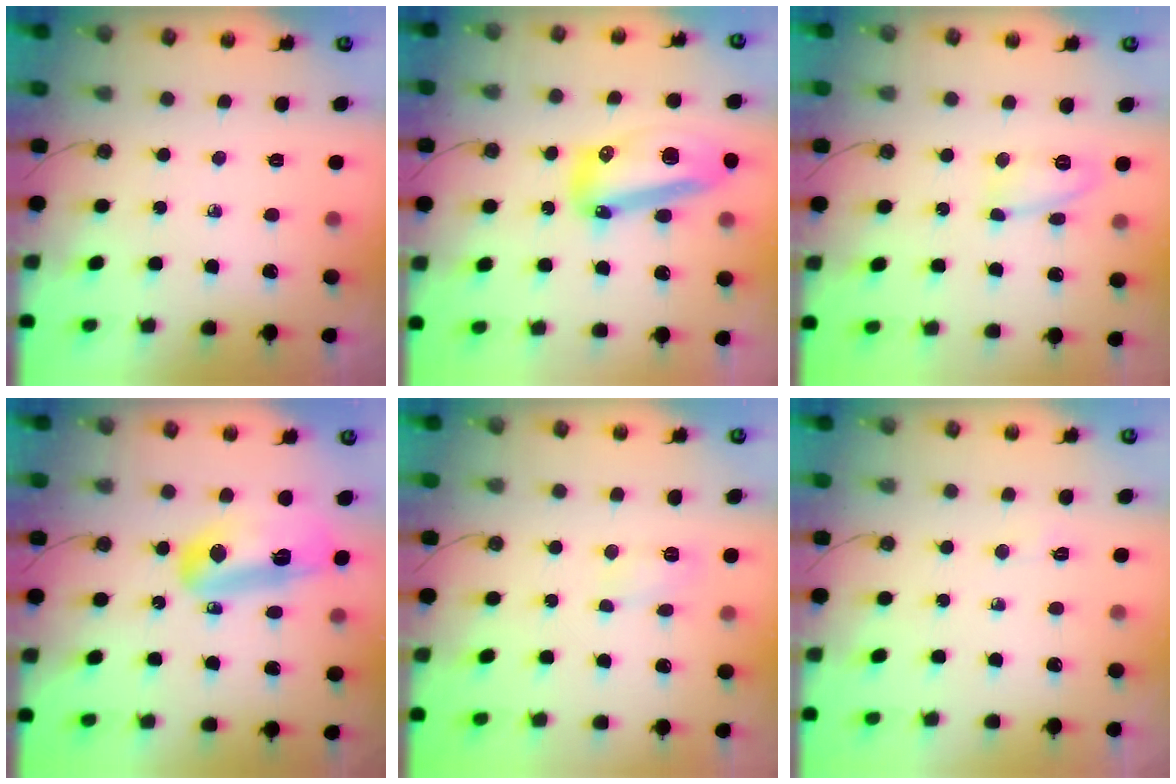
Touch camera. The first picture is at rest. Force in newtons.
{"total": 15.4, "press": 15.2, "slide": 2.1}
{"total": 8.6, "press": 8.6, "slide": 0.5}
{"total": 24.1, "press": 17.4, "slide": 16.6}
{"total": 3.9, "press": 3.9, "slide": 0.3}
{"total": 2.3, "press": 2.3, "slide": 0.3}